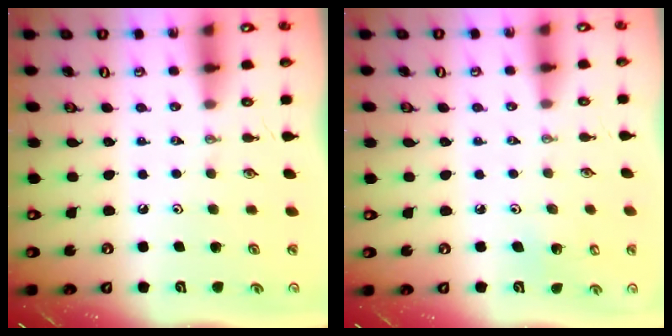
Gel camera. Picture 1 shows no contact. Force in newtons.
{"total": 3.2, "press": 3.2, "slide": 0.1}